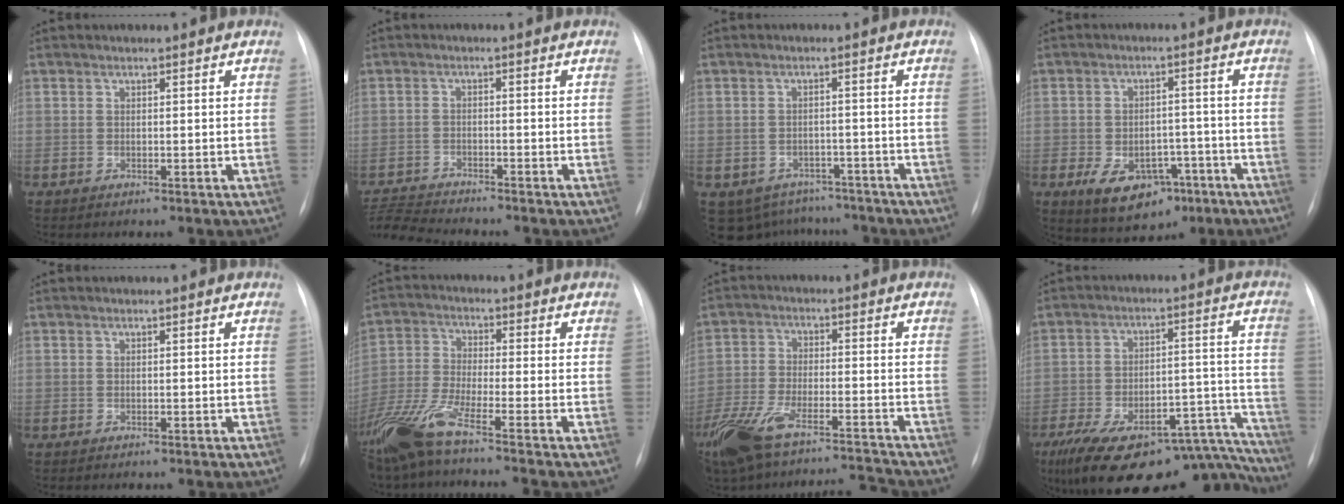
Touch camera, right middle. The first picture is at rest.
{"total": 5.9, "force": [-5.7, -1.3, 0.2], "torque": [-0.010, -0.009, -0.107]}
{"total": 8.6, "force": [-6.7, 5.2, 1.1], "torque": [-0.019, 0.015, -0.080]}
{"total": 9.7, "force": [-5.1, 6.1, 5.6], "torque": [-0.085, 0.009, -0.067]}
{"total": 0.0}
{"total": 10.9, "force": [-8.1, -0.6, 7.3], "torque": [-0.160, -0.034, -0.158]}
{"total": 13.5, "force": [-11.7, 1.4, 6.6], "torque": [-0.136, 0.006, -0.208]}
{"total": 26.5, "force": [-21.6, 8.2, 12.9], "torque": [-0.160, 0.027, -0.299]}